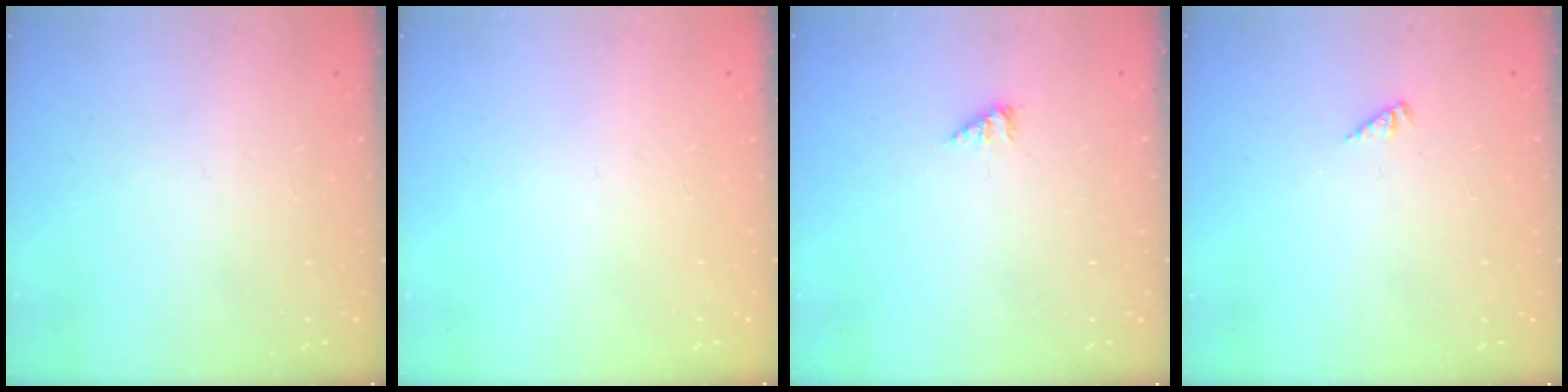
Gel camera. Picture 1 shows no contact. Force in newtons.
{"total": 0.0}
{"total": 2.8, "press": 2.7, "slide": 0.5}
{"total": 0.7, "press": 0.7, "slide": 0.3}